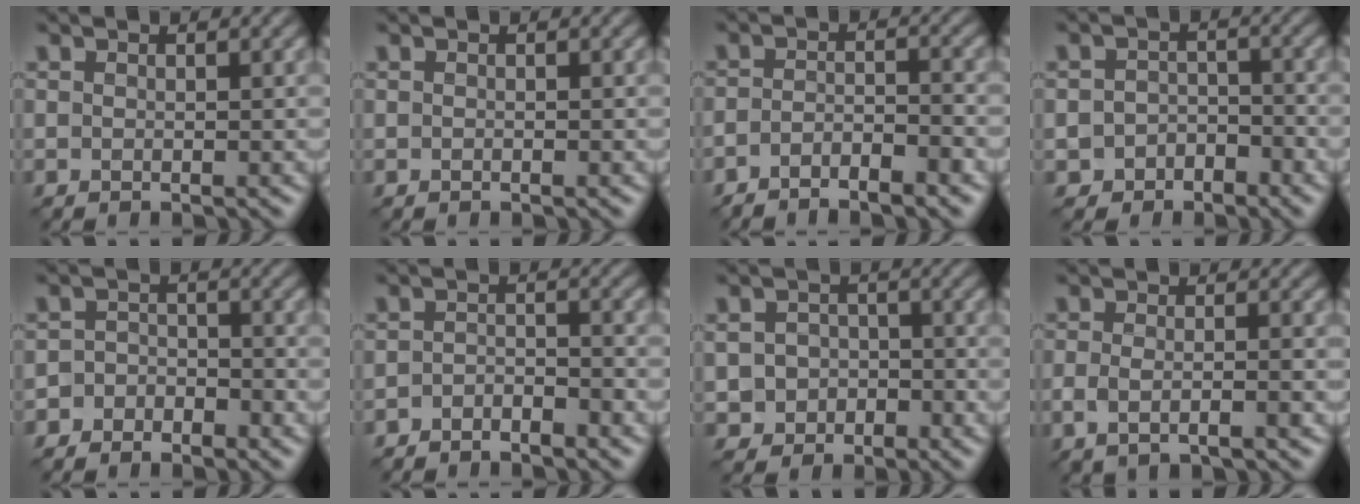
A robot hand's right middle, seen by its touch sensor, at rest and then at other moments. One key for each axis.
{"total": 0.0}
{"total": 3.3, "fx": -2.6, "fy": 0.5, "fz": 2.0, "tx": -0.034, "ty": 0.001, "tz": -0.046}
{"total": 2.8, "fx": -2.0, "fy": 1.8, "fz": 0.5, "tx": 0.009, "ty": 0.011, "tz": -0.042}
{"total": 2.6, "fx": -2.0, "fy": 1.6, "fz": 0.5, "tx": 0.020, "ty": 0.009, "tz": -0.043}
{"total": 2.2, "fx": -1.9, "fy": 0.5, "fz": 0.9, "tx": -0.015, "ty": 0.005, "tz": -0.039}
{"total": 2.4, "fx": -1.0, "fy": 2.1, "fz": 0.6, "tx": 0.007, "ty": 0.002, "tz": -0.018}
{"total": 3.0, "fx": -1.2, "fy": 1.1, "fz": 2.5, "tx": -0.045, "ty": -0.004, "tz": -0.016}